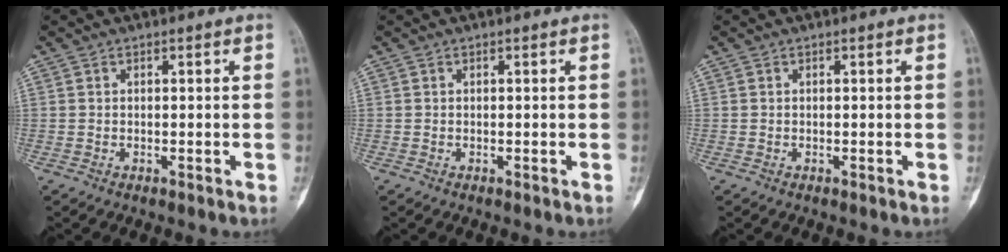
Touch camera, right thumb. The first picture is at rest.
{"total": 0.0}
{"total": 0.0}